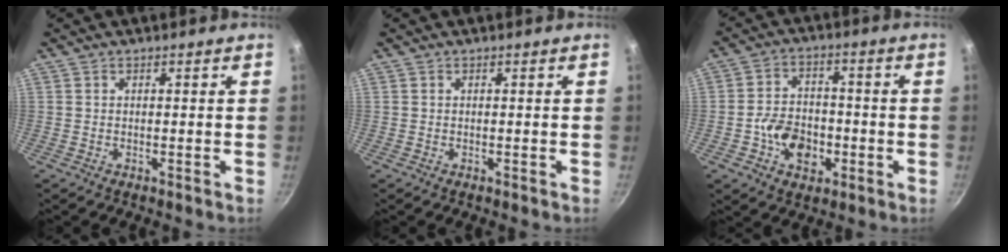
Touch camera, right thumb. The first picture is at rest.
{"total": 0.0}
{"total": 9.7, "force": [-2.9, 7.0, 6.1], "torque": [-0.077, 0.023, -0.052]}